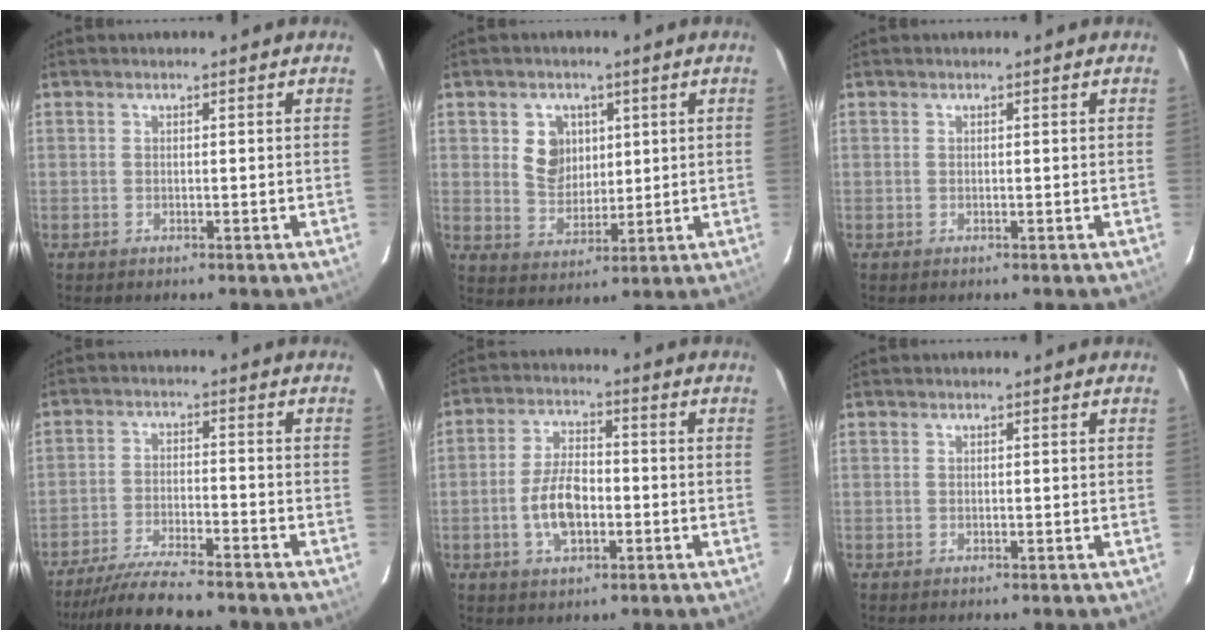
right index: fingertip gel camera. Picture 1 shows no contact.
{"total": 6.9, "force": [2.1, 5.8, 3.2], "torque": [-0.057, 0.009, 0.048]}
{"total": 0.0}
{"total": 12.3, "force": [-11.0, 1.2, 5.3], "torque": [-0.123, -0.017, -0.185]}
{"total": 8.1, "force": [-2.2, 4.2, 6.6], "torque": [-0.131, 0.007, -0.035]}
{"total": 0.0}